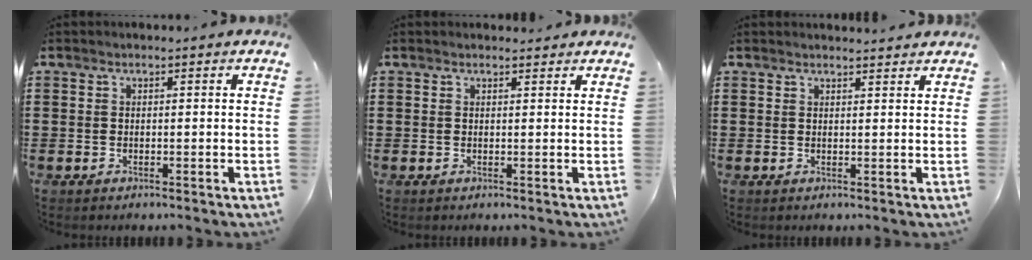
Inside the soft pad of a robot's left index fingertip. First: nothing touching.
{"total": 0.9, "force": [0.9, 0.3, 0.1], "torque": [-0.004, 0.002, 0.018]}
{"total": 1.5, "force": [1.5, 0.0, 0.2], "torque": [-0.007, -0.001, 0.030]}